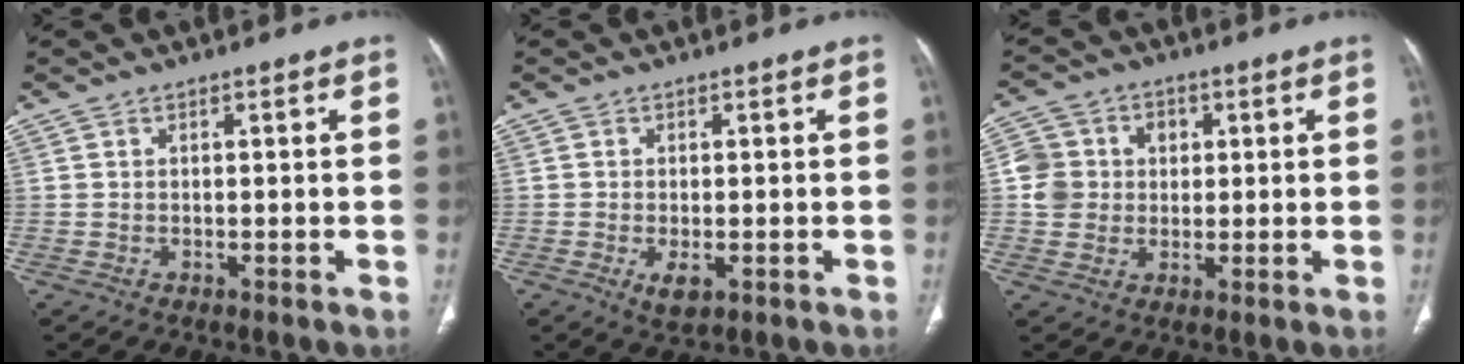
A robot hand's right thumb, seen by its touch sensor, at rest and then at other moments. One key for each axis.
{"total": 3.2, "fx": -1.1, "fy": 1.5, "fz": 2.6, "tx": -0.046, "ty": -0.006, "tz": -0.013}
{"total": 8.0, "fx": 0.9, "fy": 7.6, "fz": 2.6, "tx": -0.021, "ty": 0.008, "tz": 0.014}